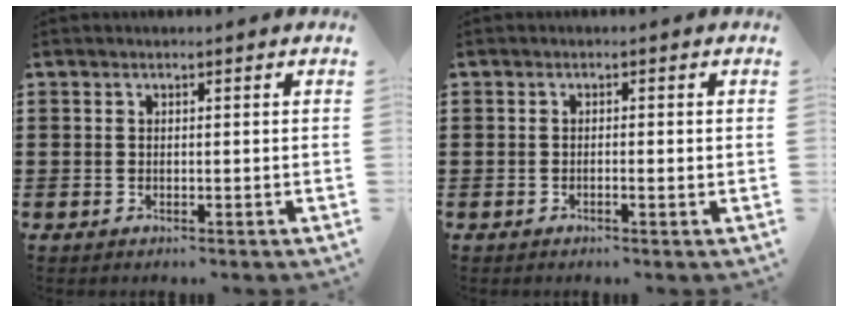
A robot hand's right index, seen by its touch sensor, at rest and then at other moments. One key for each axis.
{"total": 0.9, "fx": -0.3, "fy": 0.1, "fz": 0.8, "tx": -0.015, "ty": -0.002, "tz": -0.005}